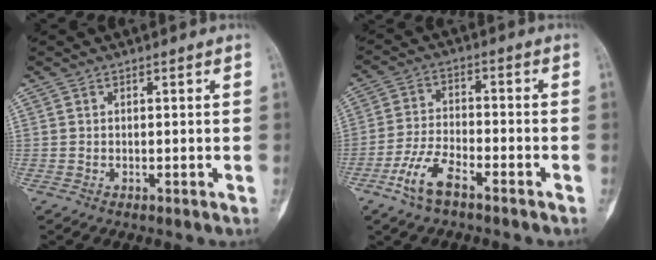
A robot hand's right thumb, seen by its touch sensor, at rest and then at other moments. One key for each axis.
{"total": 7.8, "fx": -4.7, "fy": 3.0, "fz": 5.4, "tx": -0.113, "ty": 0.028, "tz": -0.091}